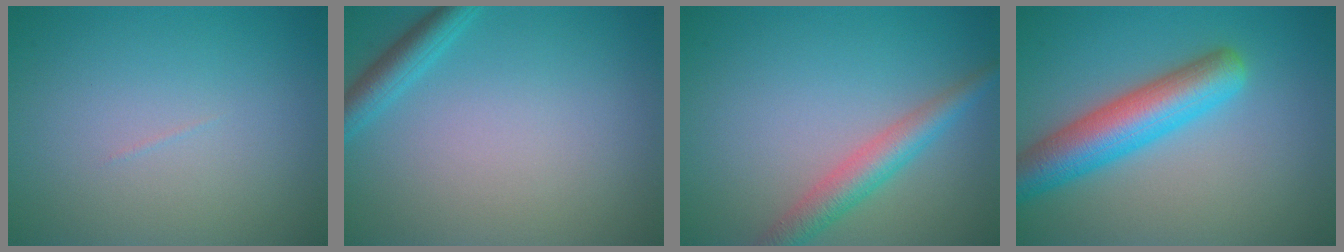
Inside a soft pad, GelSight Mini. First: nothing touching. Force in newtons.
{"total": 2.3, "press": 2.3, "slide": 0.1}
{"total": 3.5, "press": 3.5, "slide": 0.1}
{"total": 6.6, "press": 6.6, "slide": 0.2}